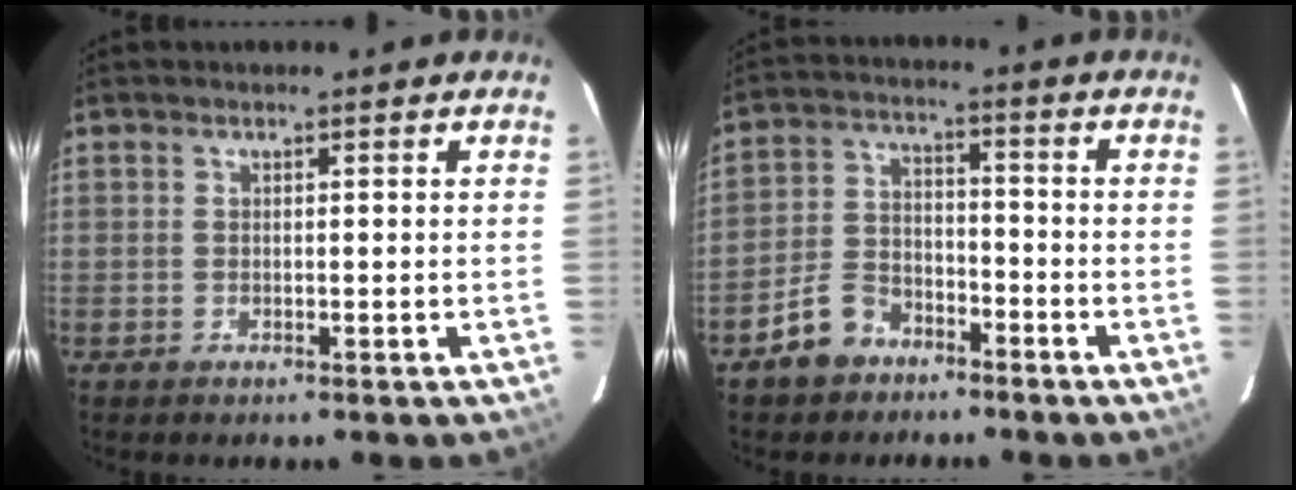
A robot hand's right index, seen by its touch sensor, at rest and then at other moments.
{"total": 7.1, "force": [-4.7, 4.7, 2.4], "torque": [-0.060, 0.016, -0.083]}